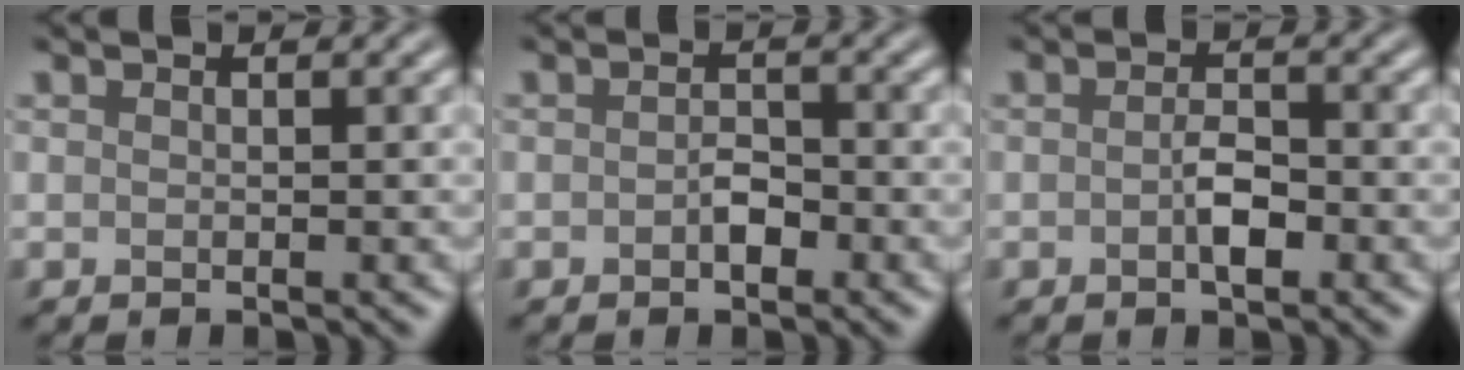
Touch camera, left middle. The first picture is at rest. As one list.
[{"total": 1.6, "force": [-0.5, 1.0, 1.2], "torque": [-0.023, 0.001, -0.011]}, {"total": 2.1, "force": [-0.6, 0.9, 1.8], "torque": [-0.034, 0.001, -0.014]}]